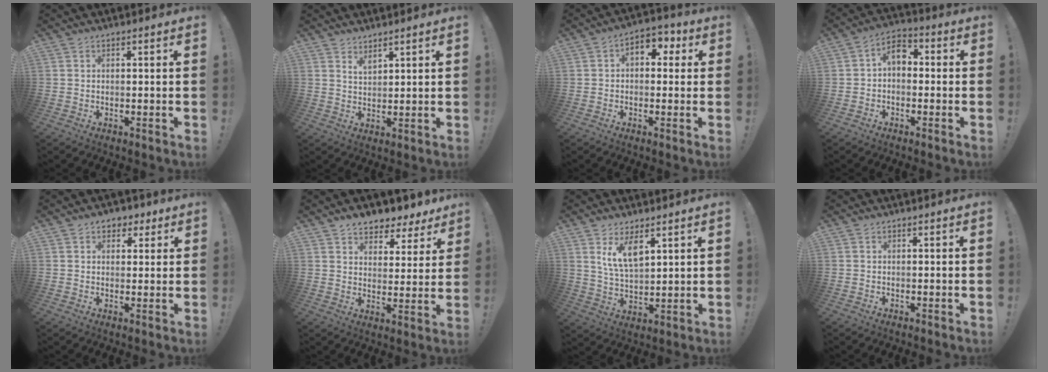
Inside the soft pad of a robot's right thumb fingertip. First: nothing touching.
{"total": 3.2, "force": [2.9, 1.0, 1.0], "torque": [-0.010, -0.020, 0.052]}
{"total": 6.2, "force": [1.1, 4.4, 4.2], "torque": [-0.048, 0.005, 0.018]}
{"total": 6.4, "force": [-0.2, 4.4, 4.6], "torque": [-0.086, 0.011, -0.002]}
{"total": 4.6, "force": [2.1, 3.7, 1.7], "torque": [-0.010, -0.009, 0.036]}
{"total": 6.8, "force": [5.8, 3.1, 1.7], "torque": [-0.017, -0.053, 0.105]}
{"total": 10.0, "force": [6.0, 5.3, 6.0], "torque": [-0.104, -0.029, 0.114]}
{"total": 0.0}